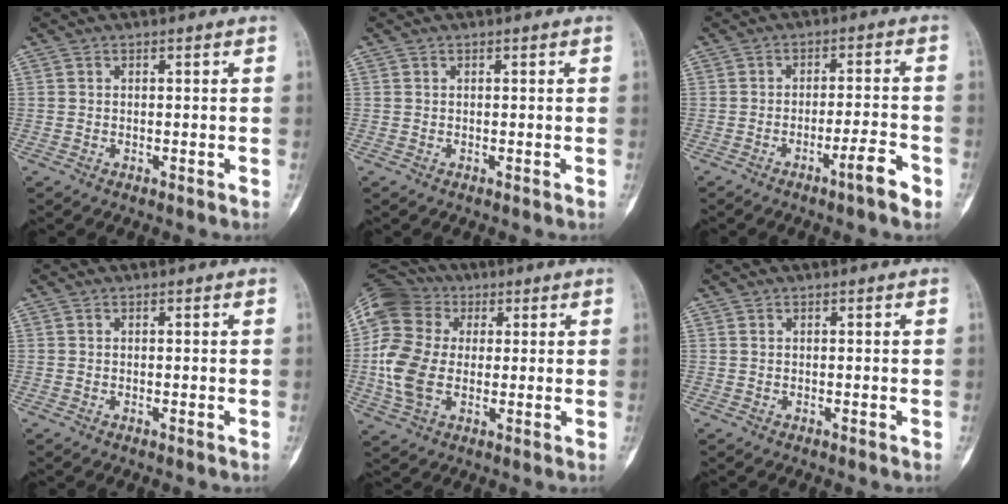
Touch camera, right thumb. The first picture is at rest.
{"total": 0.0}
{"total": 5.8, "force": [-3.4, 0.6, 4.7], "torque": [-0.076, 0.023, -0.053]}
{"total": 0.0}
{"total": 15.4, "force": [0.4, 12.0, 9.6], "torque": [-0.190, 0.012, 0.006]}
{"total": 0.0}